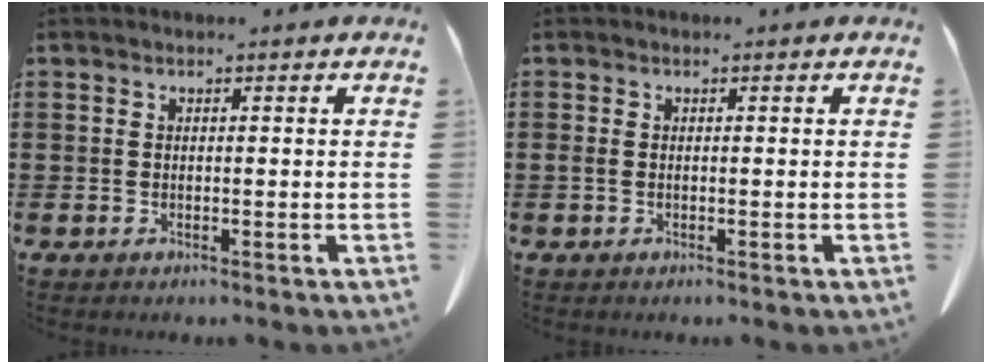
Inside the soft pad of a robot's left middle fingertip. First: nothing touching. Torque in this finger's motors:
{"motor_torque": [0.04, -0.10, 0.07, 0.03]}